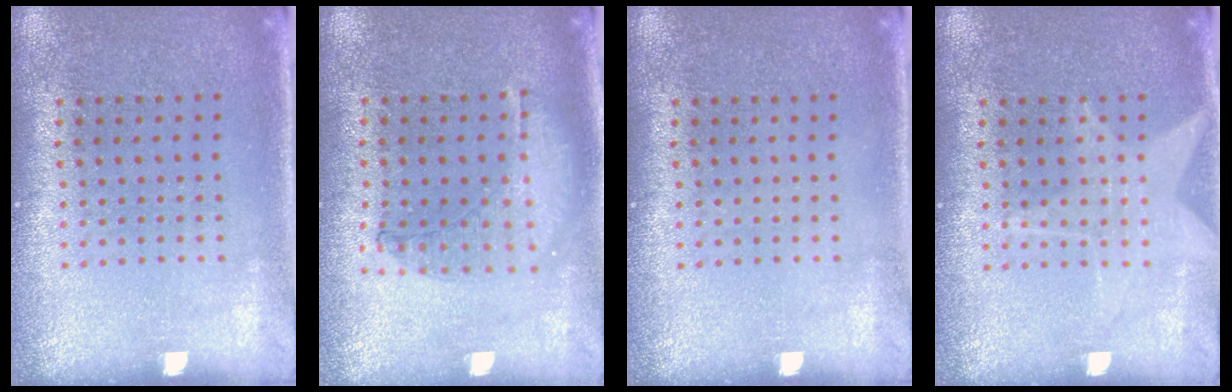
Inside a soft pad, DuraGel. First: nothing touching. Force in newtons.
{"total": 0.9, "press": 0.9, "slide": 0.2}
{"total": 0.0}
{"total": 1.8, "press": 1.8, "slide": 0.3}